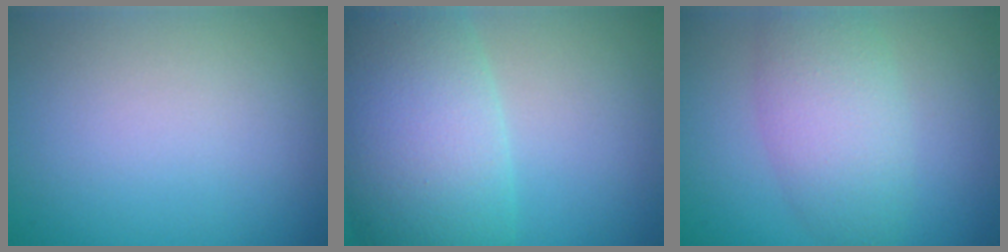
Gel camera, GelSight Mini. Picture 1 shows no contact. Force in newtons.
{"total": 10.6, "press": 10.5, "slide": 0.4}
{"total": 4.9, "press": 4.9, "slide": 0.2}